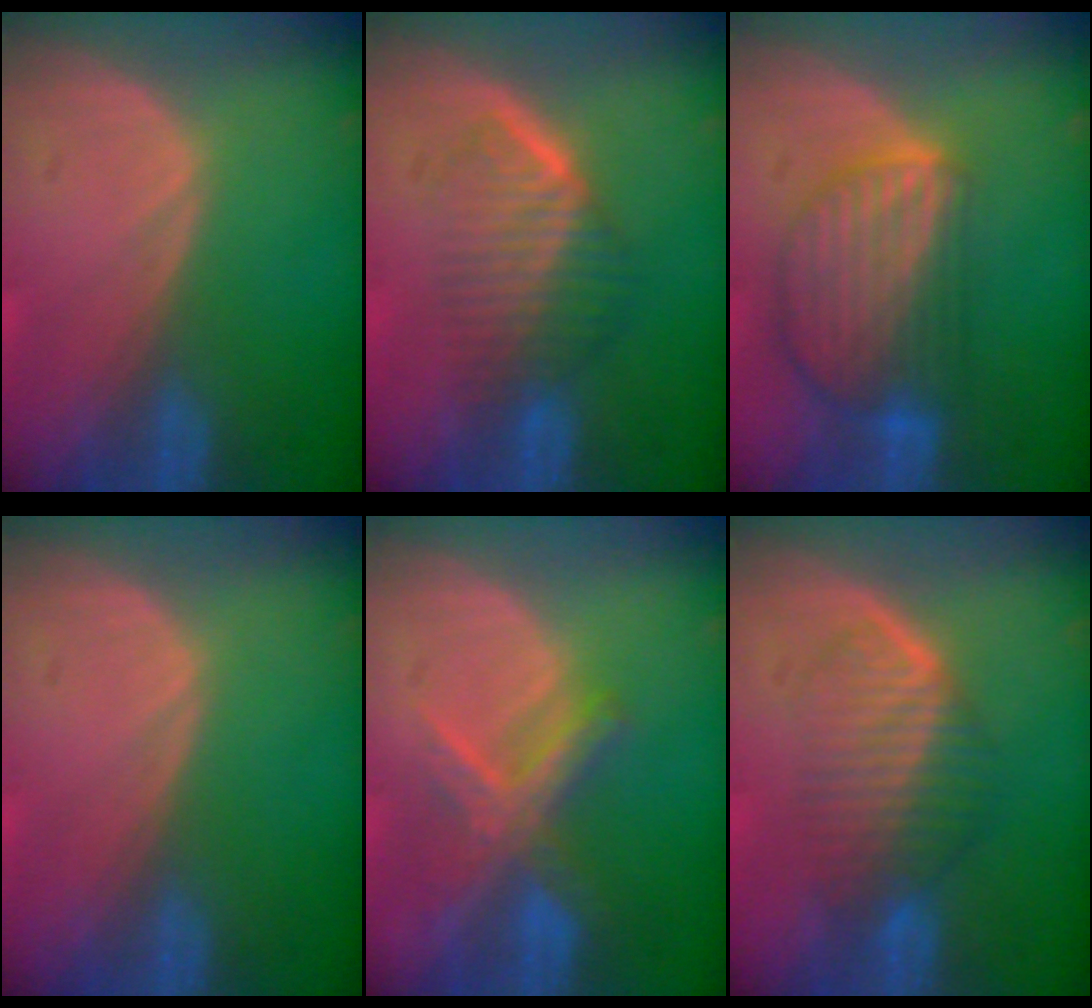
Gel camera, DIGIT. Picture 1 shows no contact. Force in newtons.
{"total": 6.6, "press": 5.9, "slide": 3.1}
{"total": 9.0, "press": 7.8, "slide": 4.6}
{"total": 0.0}
{"total": 6.7, "press": 6.1, "slide": 2.9}
{"total": 6.3, "press": 6.2, "slide": 1.2}